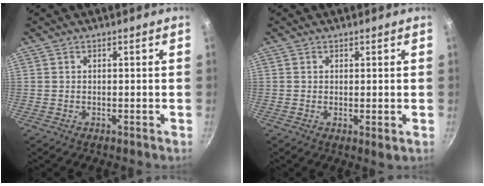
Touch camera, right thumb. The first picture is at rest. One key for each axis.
{"total": 1.4, "fx": 0.2, "fy": 0.4, "fz": 1.4, "tx": -0.022, "ty": -0.011, "tz": 0.000}